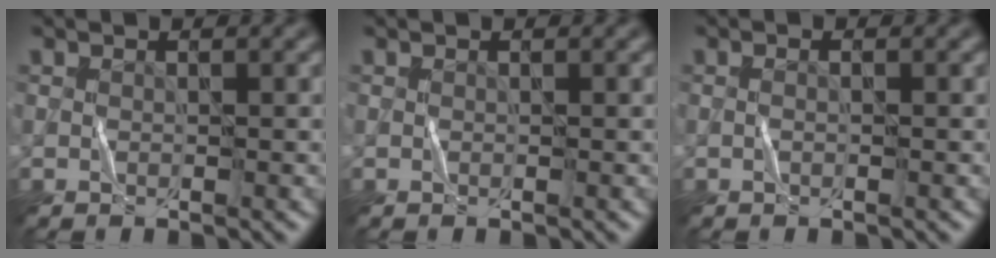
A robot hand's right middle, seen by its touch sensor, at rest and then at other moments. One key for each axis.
{"total": 0.0}
{"total": 0.7, "fx": 0.0, "fy": 0.2, "fz": 0.6, "tx": -0.004, "ty": -0.007, "tz": -0.008}